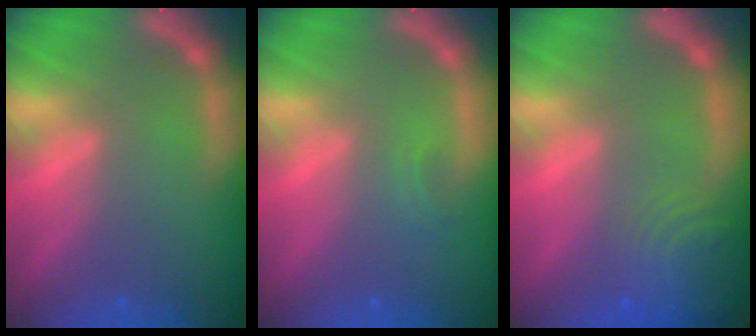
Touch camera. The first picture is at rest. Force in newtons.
{"total": 0.9}
{"total": 6.1}